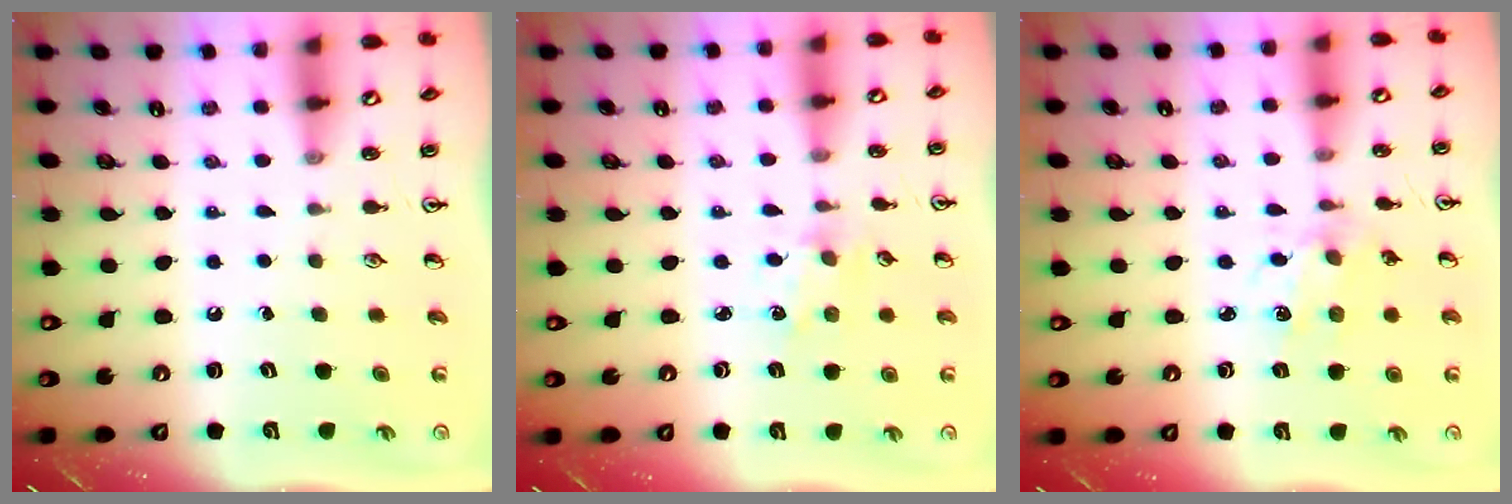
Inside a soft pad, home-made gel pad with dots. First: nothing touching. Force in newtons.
{"total": 1.0, "press": 1.0, "slide": 0.2}
{"total": 2.5, "press": 2.5, "slide": 0.5}